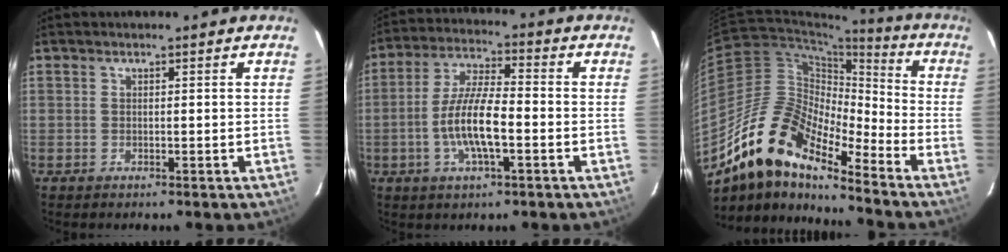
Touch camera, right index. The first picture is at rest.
{"total": 10.5, "force": [-3.0, 2.8, 9.7], "torque": [-0.195, 0.001, -0.057]}
{"total": 17.5, "force": [-13.2, 5.2, 10.3], "torque": [-0.170, -0.008, -0.262]}